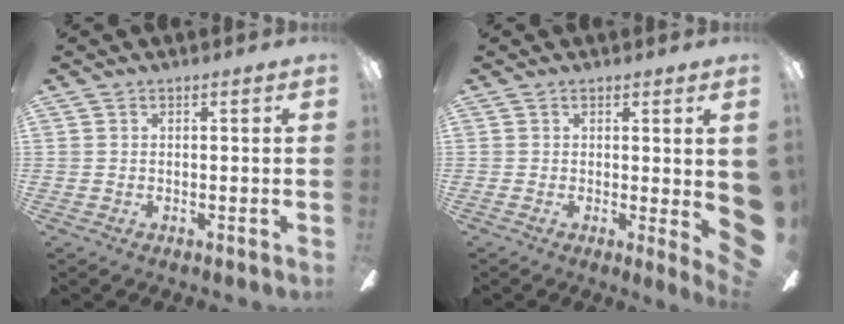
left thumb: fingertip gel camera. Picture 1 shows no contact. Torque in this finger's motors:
{"motor_torque": [0.93, 1.91, 1.83, -0.94, 0.06]}